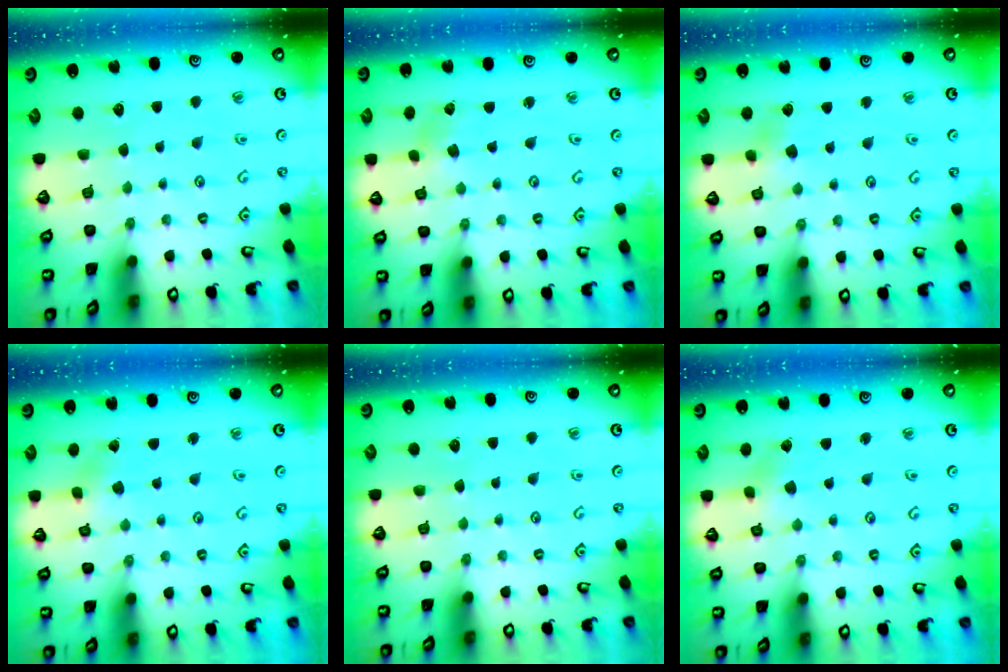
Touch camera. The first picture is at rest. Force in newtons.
{"total": 2.7, "press": 2.7, "slide": 0.3}
{"total": 3.9, "press": 3.8, "slide": 0.4}
{"total": 0.6, "press": 0.5, "slide": 0.2}
{"total": 0.0}
{"total": 2.1, "press": 2.1, "slide": 0.2}